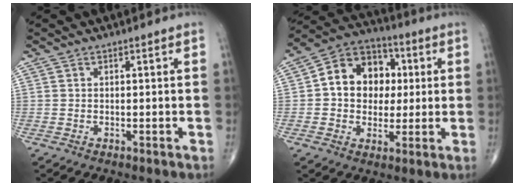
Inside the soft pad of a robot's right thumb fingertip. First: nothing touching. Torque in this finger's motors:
{"motor_torque": [-0.26, 0.71, 0.18, -0.02, 0.10]}